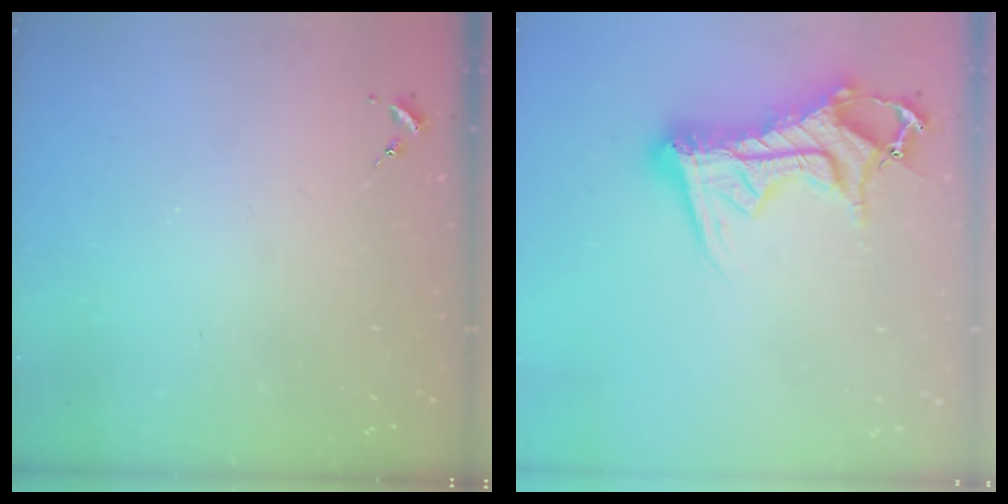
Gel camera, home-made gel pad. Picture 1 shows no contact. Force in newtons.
{"total": 15.8, "press": 15.7, "slide": 1.6}